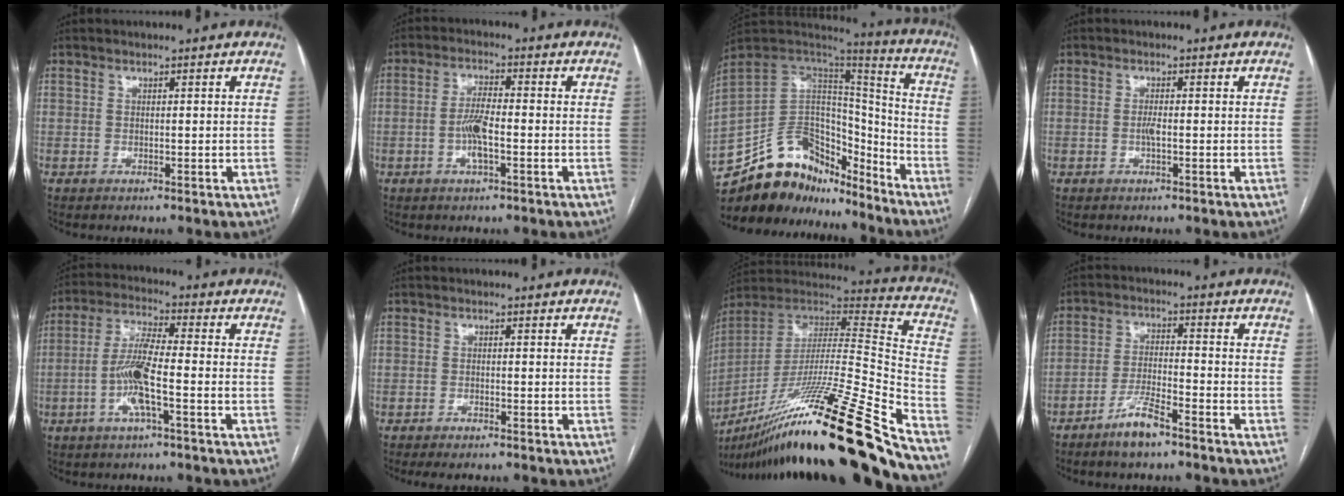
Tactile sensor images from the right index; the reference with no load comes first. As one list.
[{"total": 5.0, "force": [-1.3, 1.1, 4.7], "torque": [-0.099, 0.004, -0.025]}, {"total": 21.4, "force": [-17.8, 9.7, 6.8], "torque": [-0.154, 0.047, -0.292]}, {"total": 1.4, "force": [-0.3, 0.3, 1.4], "torque": [-0.028, 0.000, -0.006]}, {"total": 8.5, "force": [-2.4, 0.8, 8.2], "torque": [-0.167, 0.004, -0.053]}, {"total": 2.6, "force": [-2.2, 0.6, 1.3], "torque": [-0.015, -0.003, -0.030]}, {"total": 37.1, "force": [-26.2, 1.0, 26.3], "torque": [-0.388, -0.057, -0.426]}, {"total": 6.2, "force": [-4.6, 0.8, 4.2], "torque": [-0.086, -0.006, -0.088]}]